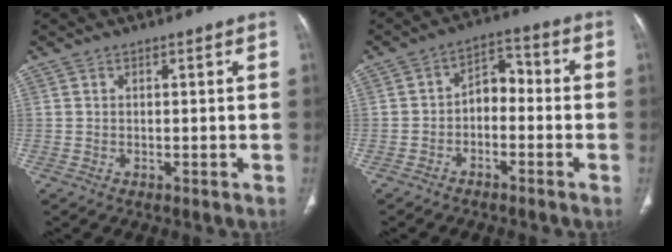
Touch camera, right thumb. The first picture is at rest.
{"total": 6.0, "force": [-1.8, 4.0, 4.0], "torque": [-0.044, 0.041, -0.044]}